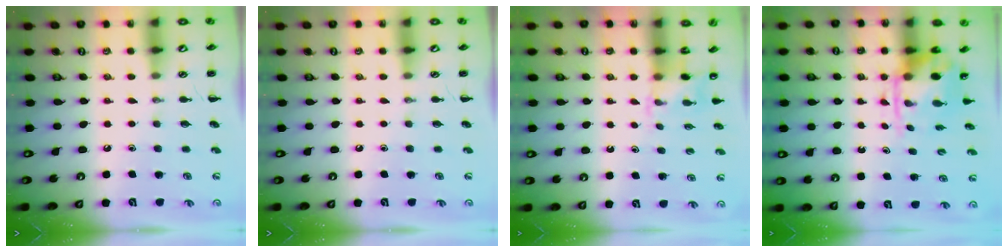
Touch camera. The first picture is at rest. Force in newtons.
{"total": 0.0}
{"total": 2.5, "press": 2.4, "slide": 0.9}
{"total": 4.0, "press": 3.9, "slide": 0.8}